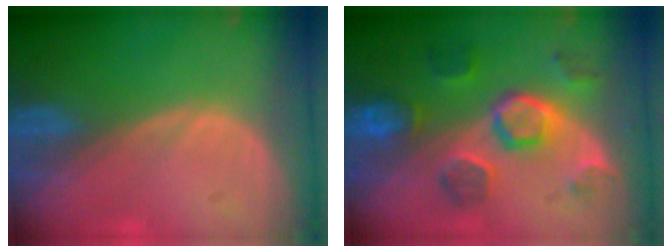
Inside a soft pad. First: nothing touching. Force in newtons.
{"total": 8.3, "press": 8.2, "slide": 1.2}